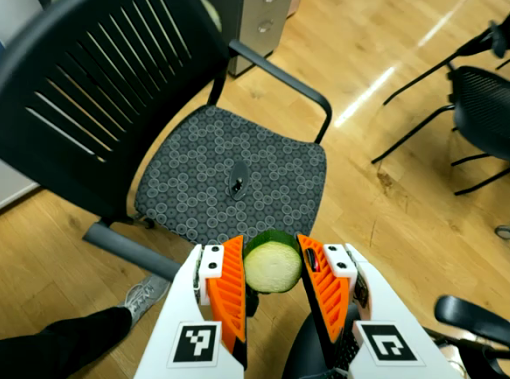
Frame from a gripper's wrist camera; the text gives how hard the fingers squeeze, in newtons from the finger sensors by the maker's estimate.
{"total": 12.8, "left": 14.7, "right": 10.9}